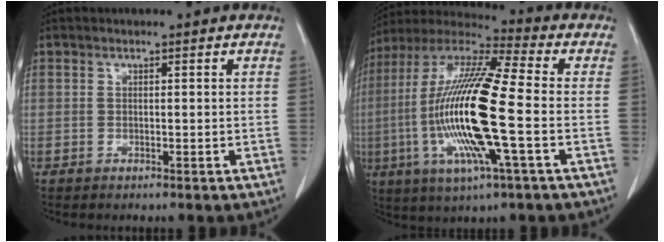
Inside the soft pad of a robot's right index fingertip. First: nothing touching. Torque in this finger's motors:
{"motor_torque": [2.14, 0.00, 1.03, 0.21]}